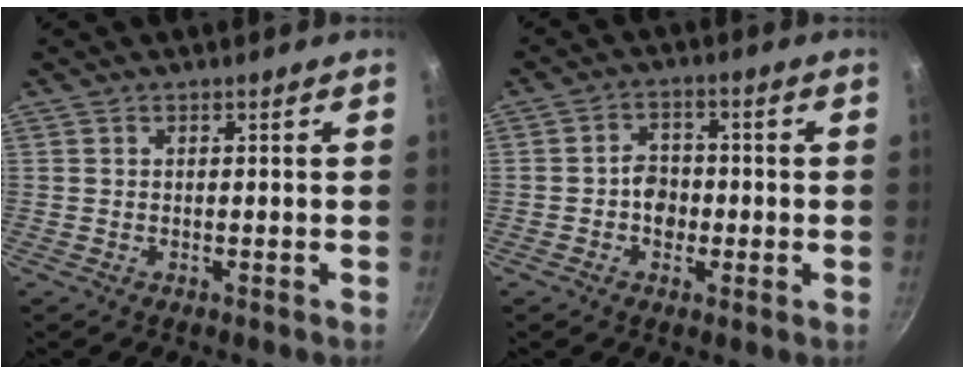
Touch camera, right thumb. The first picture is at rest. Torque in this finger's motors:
{"motor_torque": [0.09, 1.16, 0.42, -0.17, 0.07]}